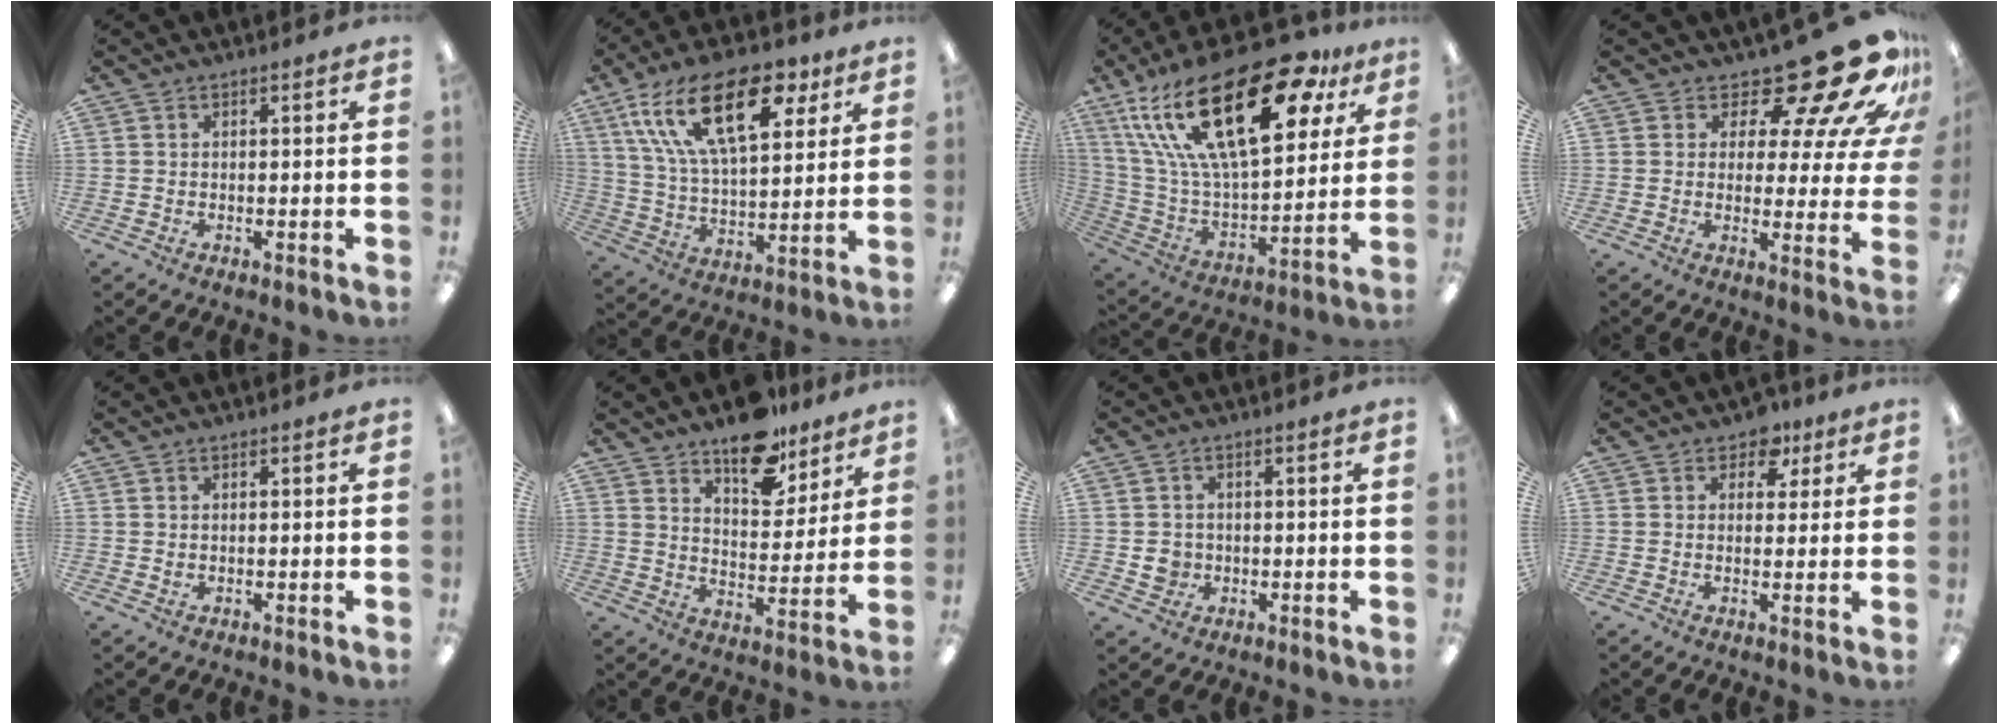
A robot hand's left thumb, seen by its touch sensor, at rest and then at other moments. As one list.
[{"total": 22.9, "force": [11.9, 10.9, 16.3], "torque": [-0.283, -0.034, 0.204]}, {"total": 32.7, "force": [16.8, 13.2, 24.8], "torque": [-0.472, -0.088, 0.282]}, {"total": 17.6, "force": [13.5, 5.4, 10.0], "torque": [-0.139, -0.105, 0.215]}, {"total": 0.6, "force": [0.3, 0.5, 0.3], "torque": [0.001, -0.001, 0.002]}, {"total": 13.8, "force": [10.7, 6.3, 6.1], "torque": [-0.074, -0.071, 0.190]}, {"total": 3.4, "force": [-0.4, 3.3, 0.9], "torque": [-0.010, 0.001, -0.009]}, {"total": 5.6, "force": [3.6, 3.7, 2.1], "torque": [-0.014, -0.017, 0.060]}]